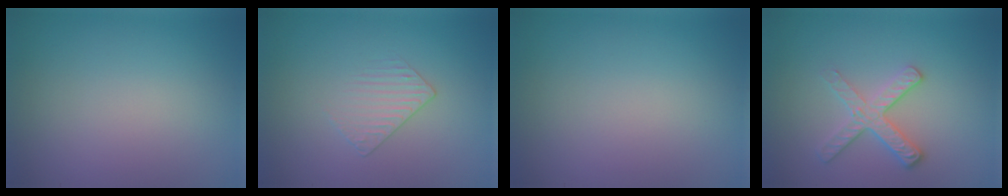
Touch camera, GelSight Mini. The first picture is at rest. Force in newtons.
{"total": 1.3, "press": 0.6, "slide": 1.1}
{"total": 0.0}
{"total": 2.8, "press": 2.5, "slide": 1.3}